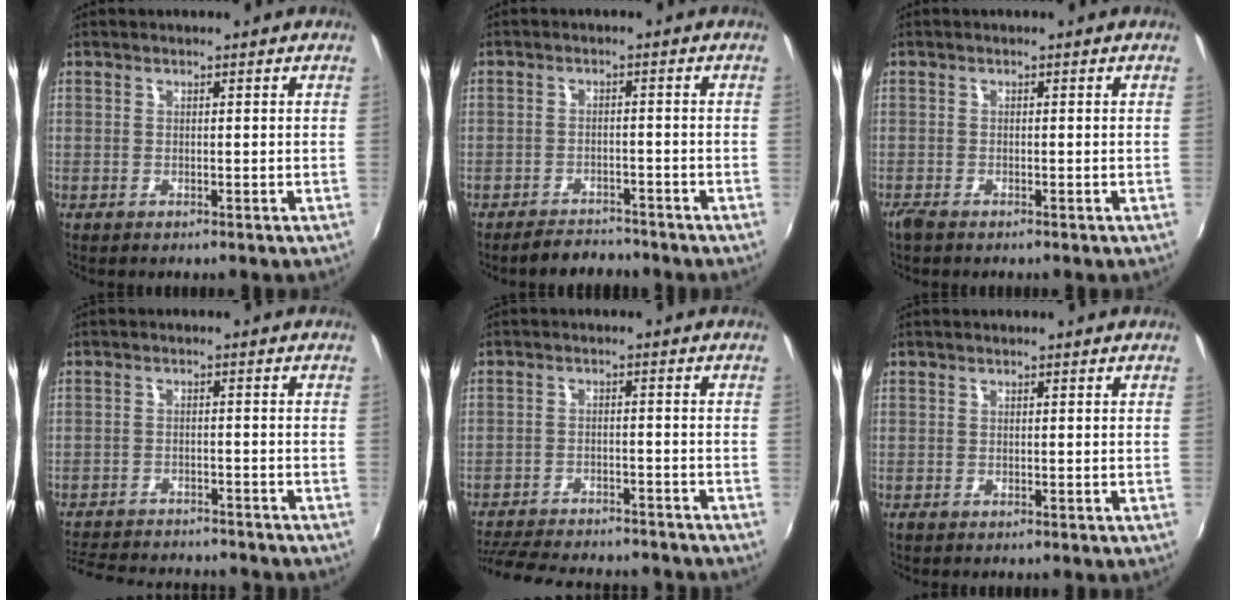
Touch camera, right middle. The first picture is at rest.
{"total": 4.5, "force": [-4.2, 1.7, 0.7], "torque": [-0.027, 0.007, -0.062]}
{"total": 1.6, "force": [-1.3, 0.4, 0.8], "torque": [-0.018, -0.006, -0.027]}
{"total": 14.6, "force": [-12.9, 3.9, 5.4], "torque": [-0.125, -0.009, -0.188]}
{"total": 18.3, "force": [-15.8, 5.0, 7.6], "torque": [-0.161, -0.016, -0.223]}
{"total": 0.0}